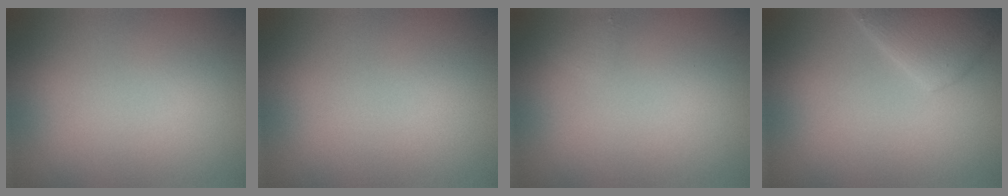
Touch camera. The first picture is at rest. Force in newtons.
{"total": 0.0}
{"total": 0.6, "press": 0.6, "slide": 0.0}
{"total": 4.1, "press": 4.1, "slide": 0.2}